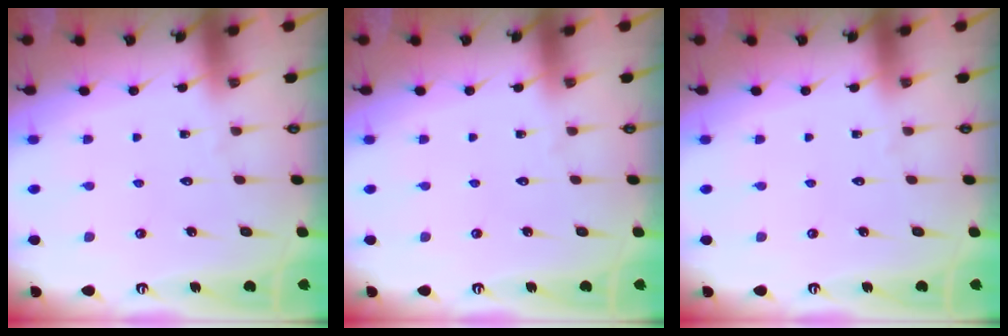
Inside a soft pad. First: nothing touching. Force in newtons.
{"total": 0.0}
{"total": 0.0}